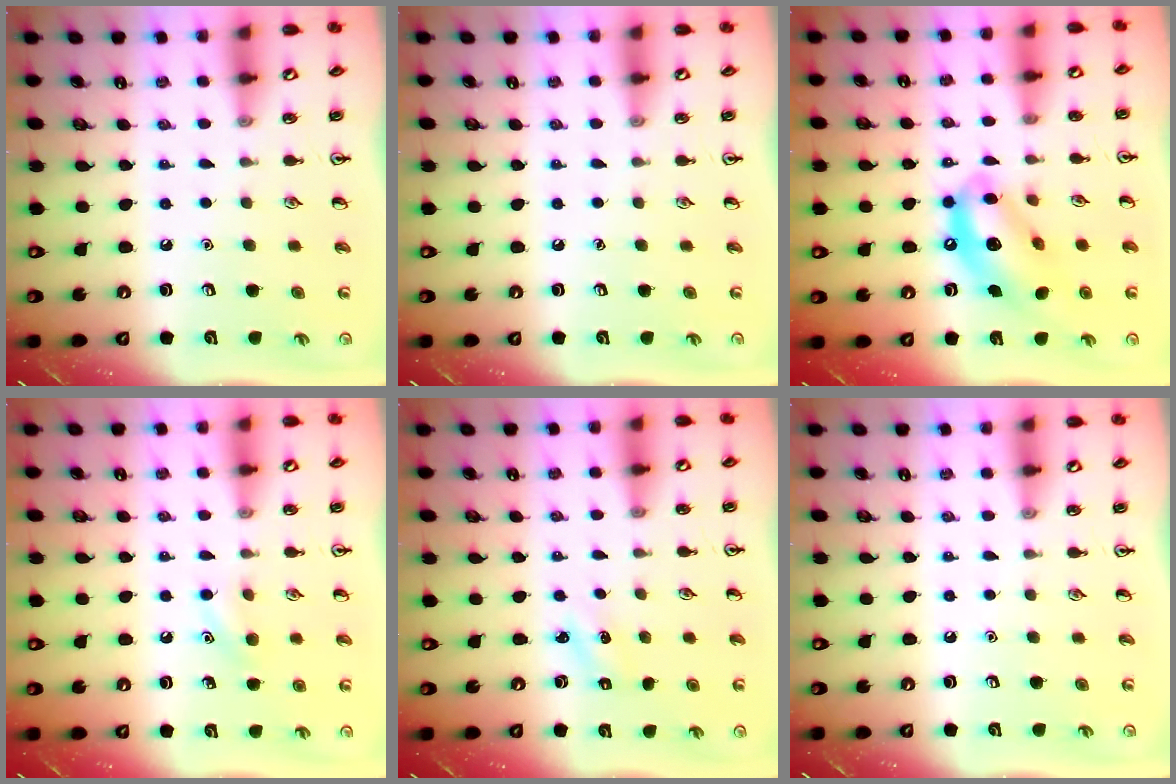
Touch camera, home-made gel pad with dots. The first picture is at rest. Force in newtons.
{"total": 0.0}
{"total": 12.6, "press": 12.0, "slide": 3.7}
{"total": 6.2, "press": 5.9, "slide": 1.7}
{"total": 1.3, "press": 1.2, "slide": 0.5}
{"total": 0.0}